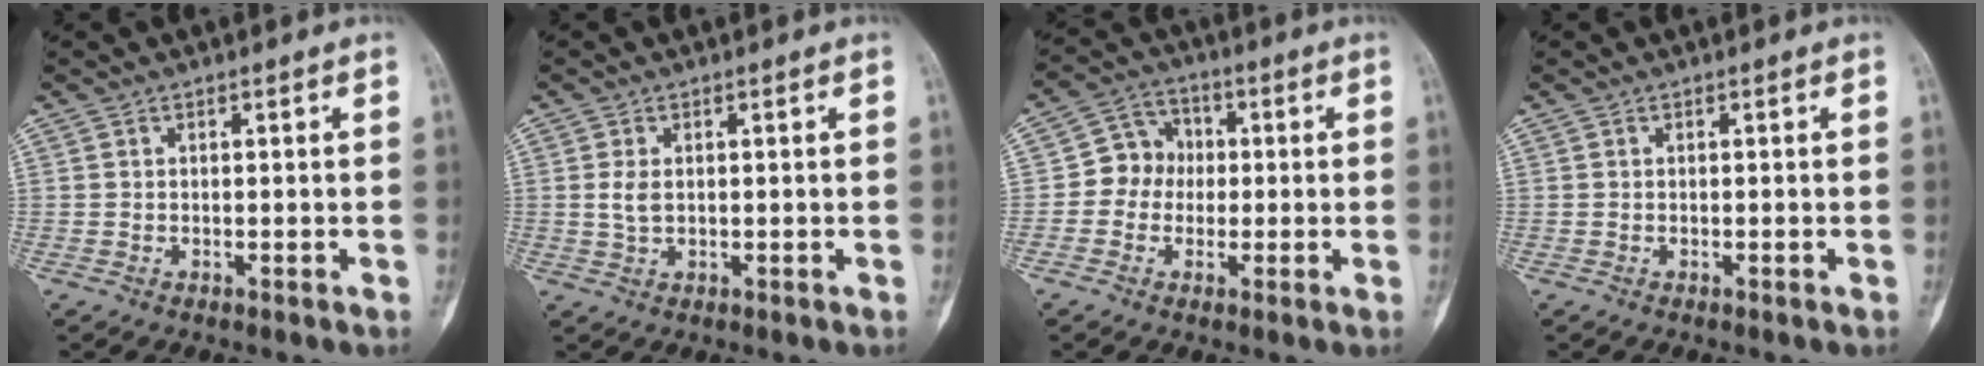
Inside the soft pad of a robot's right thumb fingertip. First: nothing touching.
{"total": 2.5, "force": [0.3, 1.5, 2.0], "torque": [-0.043, 0.000, 0.008]}
{"total": 6.9, "force": [-0.4, 6.3, 2.8], "torque": [-0.012, 0.019, -0.022]}
{"total": 0.0}